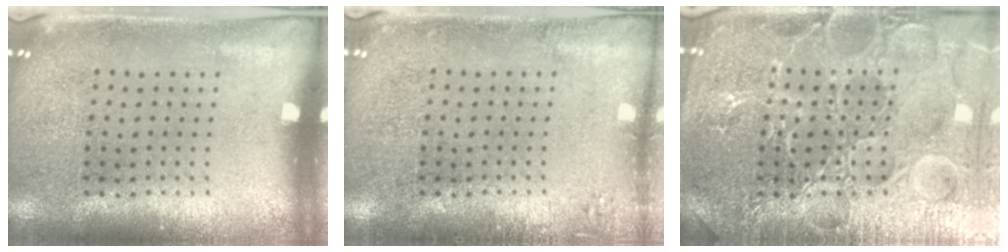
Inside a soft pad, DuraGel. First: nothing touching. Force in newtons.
{"total": 1.0, "press": 1.0, "slide": 0.3}
{"total": 5.0, "press": 5.0, "slide": 0.7}